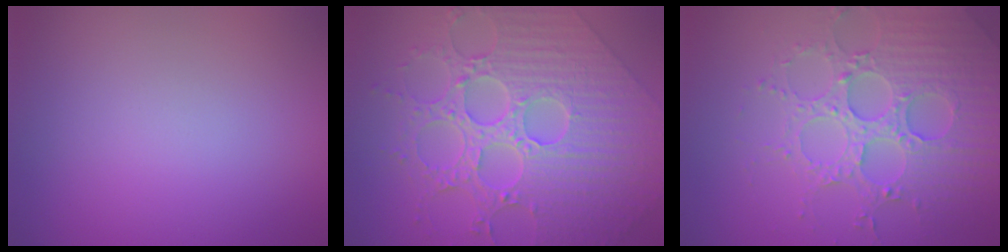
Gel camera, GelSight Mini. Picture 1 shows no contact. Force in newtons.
{"total": 9.3, "press": 7.3, "slide": 5.7}
{"total": 5.3, "press": 5.1, "slide": 1.2}